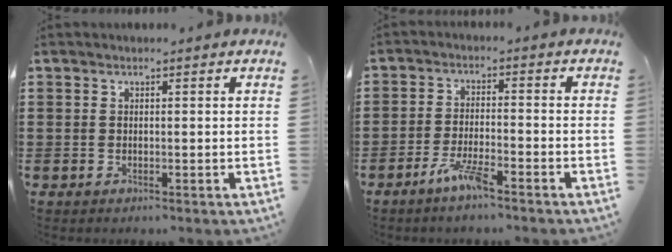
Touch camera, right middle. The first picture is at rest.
{"total": 4.9, "force": [-3.4, 0.7, 3.4], "torque": [-0.083, -0.006, -0.067]}